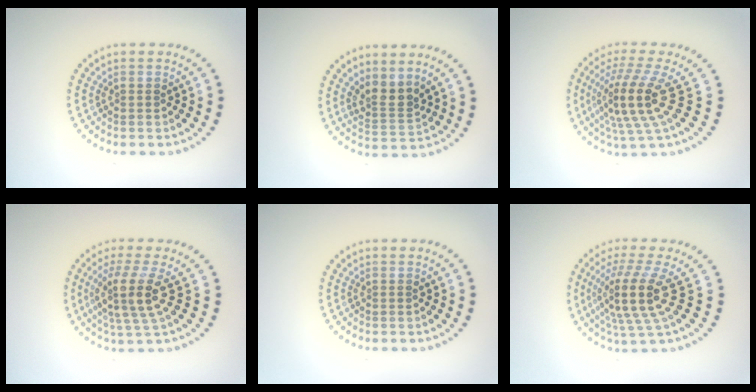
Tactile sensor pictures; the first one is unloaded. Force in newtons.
{"total": 2.7, "press": 1.9, "slide": 1.9}
{"total": 5.2, "press": 3.9, "slide": 3.4}
{"total": 4.1, "press": 3.2, "slide": 2.6}
{"total": 0.0}
{"total": 5.0, "press": 3.6, "slide": 3.4}